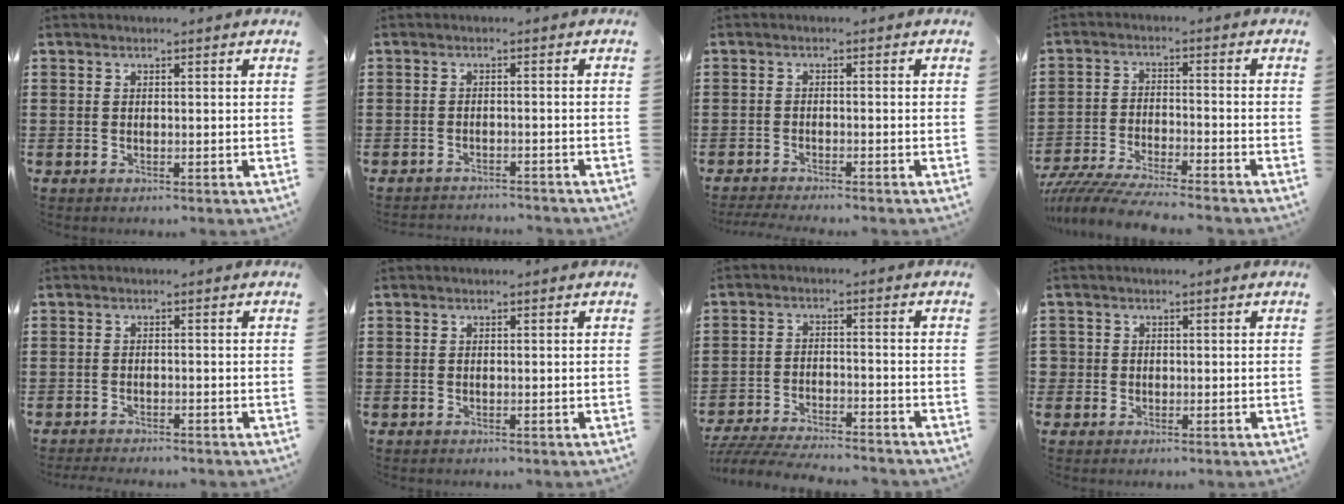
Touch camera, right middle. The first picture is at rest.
{"total": 1.8, "force": [-1.8, -0.1, 0.0], "torque": [-0.006, -0.002, -0.036]}
{"total": 1.8, "force": [-1.7, -0.2, 0.6], "torque": [-0.011, -0.002, -0.032]}
{"total": 6.5, "force": [-6.3, -0.1, 1.7], "torque": [-0.050, -0.014, -0.126]}
{"total": 1.4, "force": [-1.4, -0.1, 0.1], "torque": [-0.007, -0.001, -0.029]}
{"total": 0.0}
{"total": 5.6, "force": [-5.4, 0.2, 1.2], "torque": [-0.031, -0.005, -0.109]}
{"total": 1.3, "force": [-0.1, 1.3, 0.2], "torque": [-0.010, 0.004, -0.003]}